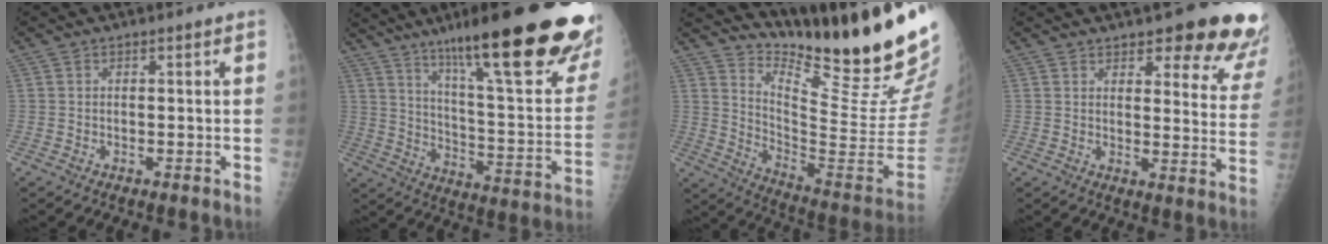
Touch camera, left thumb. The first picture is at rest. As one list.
[{"total": 33.3, "force": [21.2, 5.4, 25.0], "torque": [-0.286, -0.069, 0.314]}, {"total": 24.4, "force": [19.2, 1.8, 15.0], "torque": [-0.206, -0.165, 0.292]}, {"total": 16.3, "force": [11.9, 4.9, 10.1], "torque": [-0.079, -0.067, 0.134]}]